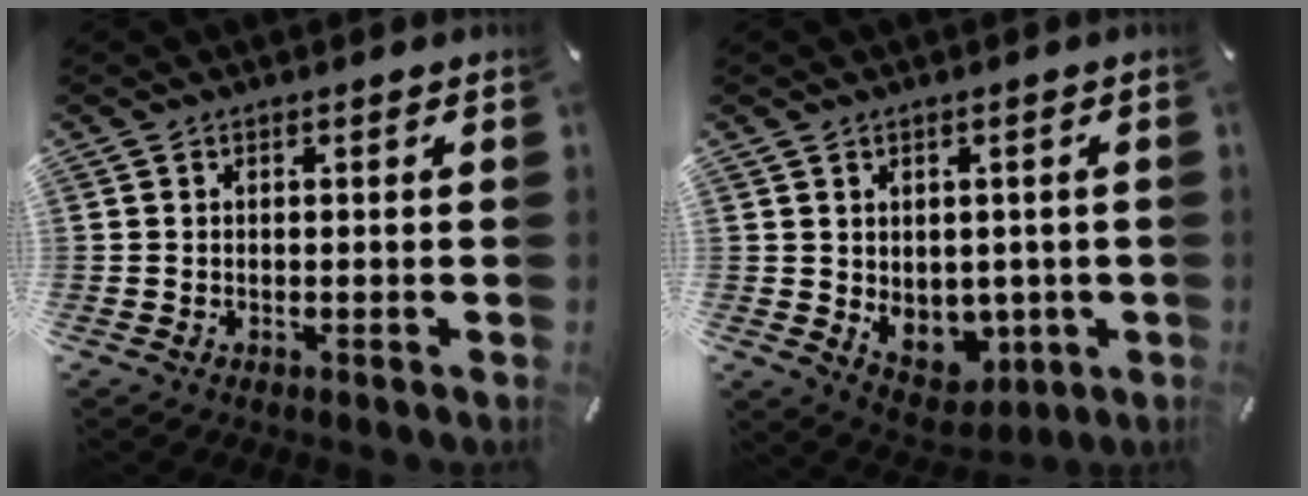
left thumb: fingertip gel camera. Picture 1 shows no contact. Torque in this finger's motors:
{"motor_torque": [0.78, 0.87, 0.09, -0.02, 0.02]}